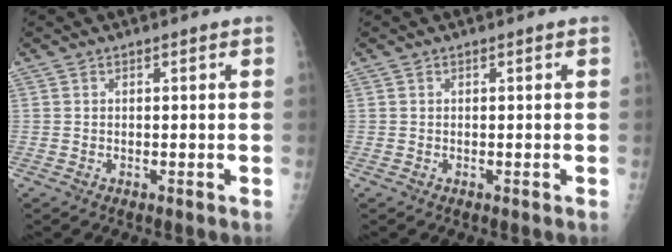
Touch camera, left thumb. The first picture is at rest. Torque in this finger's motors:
{"motor_torque": [0.00, 0.00, -0.02, -0.02, 0.00]}